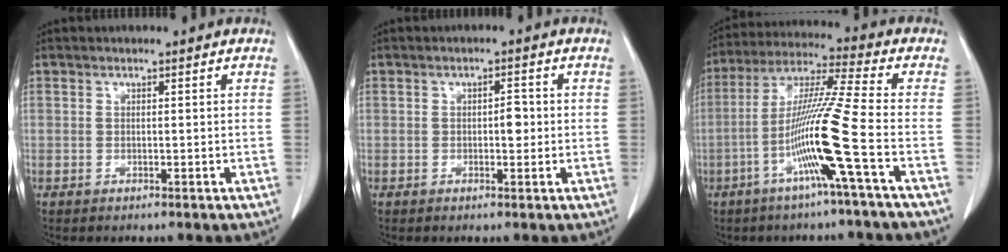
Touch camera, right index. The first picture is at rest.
{"total": 2.1, "force": [-0.1, 1.0, 1.8], "torque": [-0.025, 0.004, -0.002]}
{"total": 13.2, "force": [-4.5, -2.3, 12.2], "torque": [-0.238, -0.006, -0.093]}